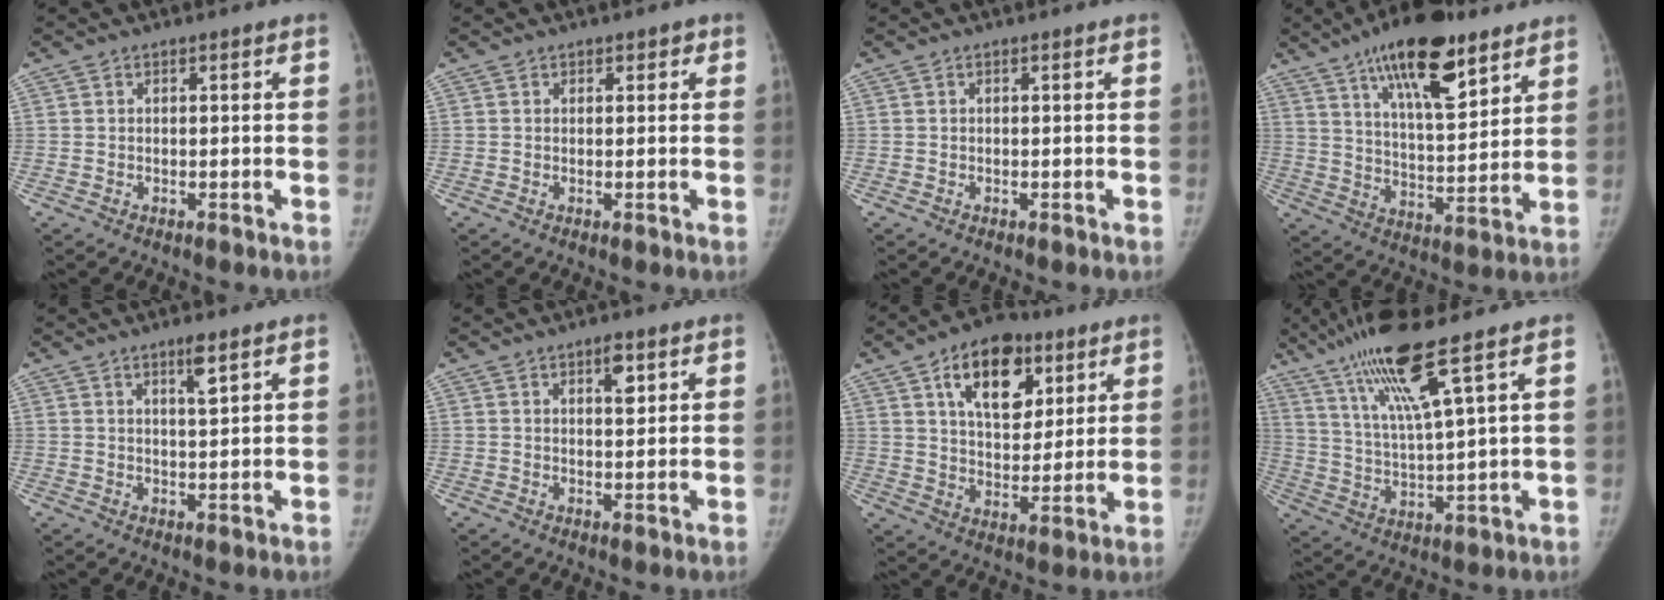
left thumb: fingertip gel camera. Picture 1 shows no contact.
{"total": 1.5, "force": [0.9, 1.1, 0.5], "torque": [0.014, -0.003, 0.007]}
{"total": 0.0}
{"total": 18.8, "force": [11.4, 6.8, 13.2], "torque": [-0.185, -0.052, 0.189]}
{"total": 3.6, "force": [2.3, 0.5, 2.8], "torque": [-0.046, -0.016, 0.039]}
{"total": 3.7, "force": [2.0, 1.5, 2.7], "torque": [-0.029, -0.011, 0.030]}
{"total": 16.0, "force": [7.6, 9.5, 10.4], "torque": [-0.115, -0.025, 0.126]}
{"total": 14.0, "force": [8.7, 0.4, 11.0], "torque": [-0.214, -0.036, 0.169]}